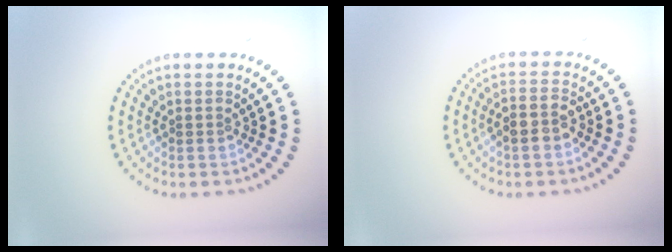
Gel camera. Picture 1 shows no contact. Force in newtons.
{"total": 2.2, "press": 2.1, "slide": 0.7}